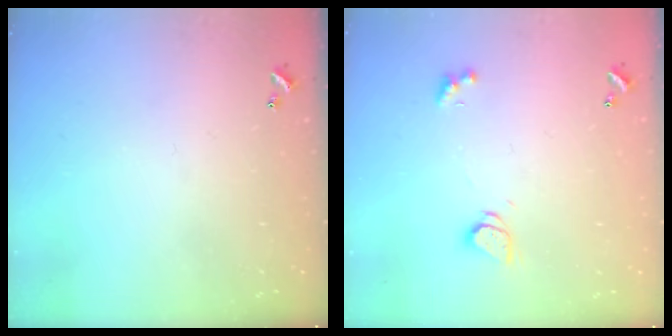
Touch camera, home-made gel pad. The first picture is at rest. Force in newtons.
{"total": 1.8, "press": 1.8, "slide": 0.4}